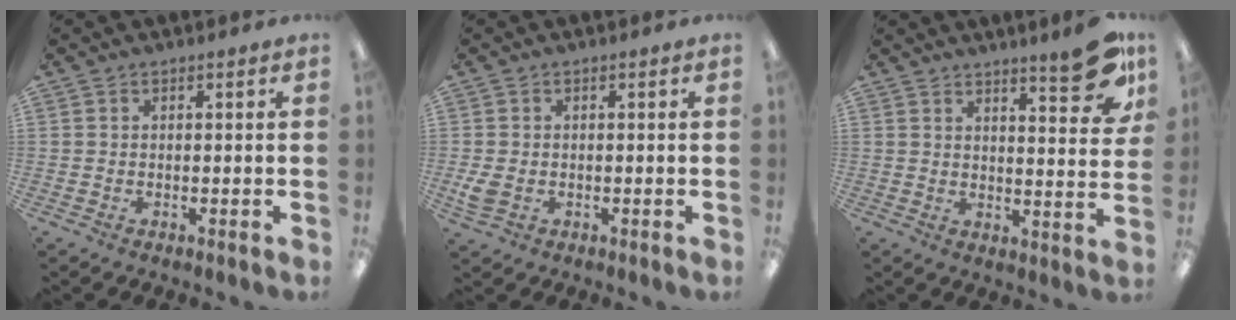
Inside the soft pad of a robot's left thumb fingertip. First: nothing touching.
{"total": 4.1, "force": [-0.6, 2.8, 2.8], "torque": [-0.053, -0.001, -0.012]}
{"total": 11.8, "force": [7.8, 2.5, 8.5], "torque": [-0.098, -0.050, 0.120]}